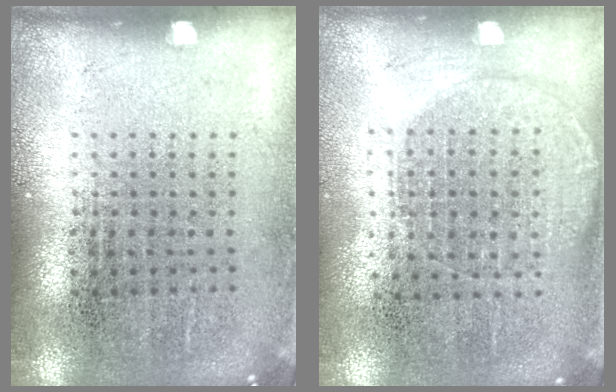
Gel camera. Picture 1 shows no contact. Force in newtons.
{"total": 1.3, "press": 1.2, "slide": 0.5}